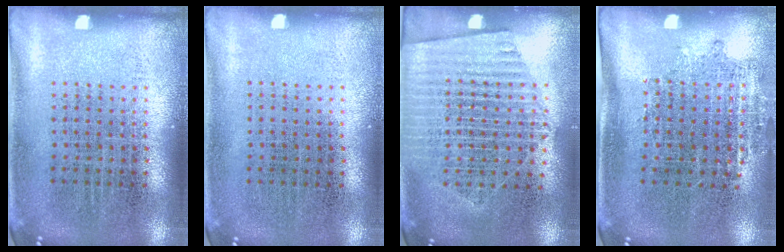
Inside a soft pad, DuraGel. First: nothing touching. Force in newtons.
{"total": 0.0}
{"total": 1.4, "press": 1.3, "slide": 0.7}
{"total": 1.1, "press": 0.9, "slide": 0.7}